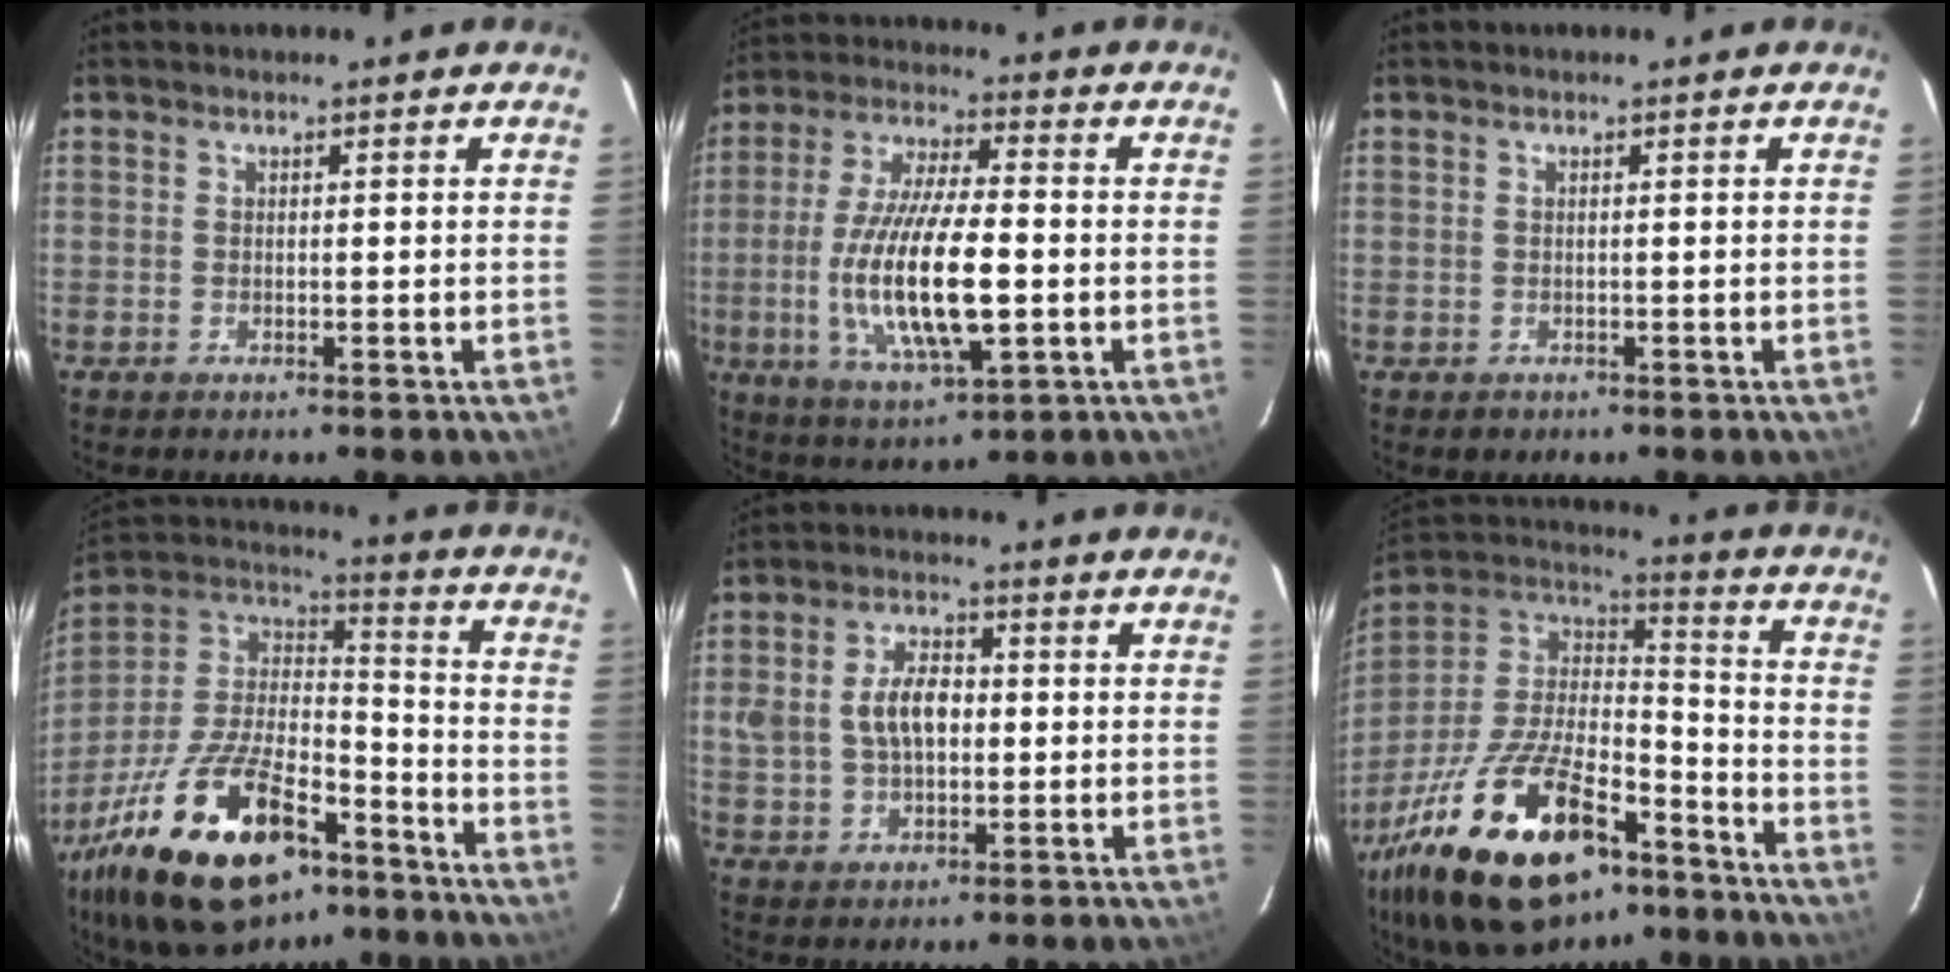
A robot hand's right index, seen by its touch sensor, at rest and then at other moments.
{"total": 17.1, "force": [-3.0, 4.7, 16.2], "torque": [-0.323, -0.013, -0.051]}
{"total": 1.1, "force": [-0.3, 1.0, 0.1], "torque": [0.000, 0.001, 0.001]}
{"total": 29.0, "force": [-17.5, 12.8, 19.2], "torque": [-0.375, -0.004, -0.281]}
{"total": 8.1, "force": [0.4, 5.2, 6.2], "torque": [-0.122, 0.016, 0.014]}
{"total": 30.9, "force": [-19.0, 13.4, 20.4], "torque": [-0.397, -0.012, -0.300]}